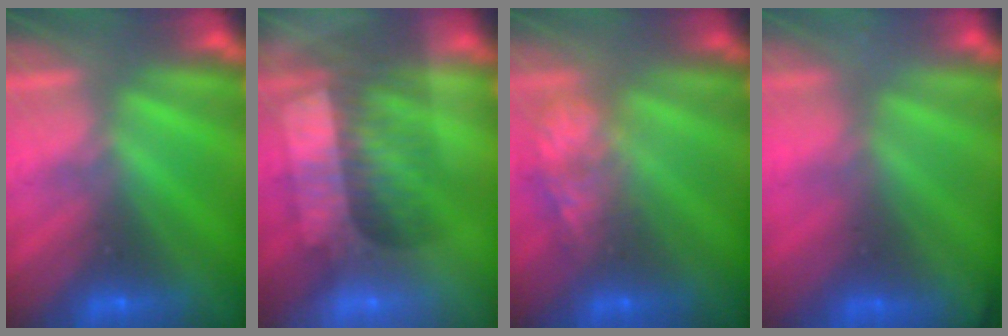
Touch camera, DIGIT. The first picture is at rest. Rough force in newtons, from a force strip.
{"total": 2.9}
{"total": 4.8}
{"total": 6.9}